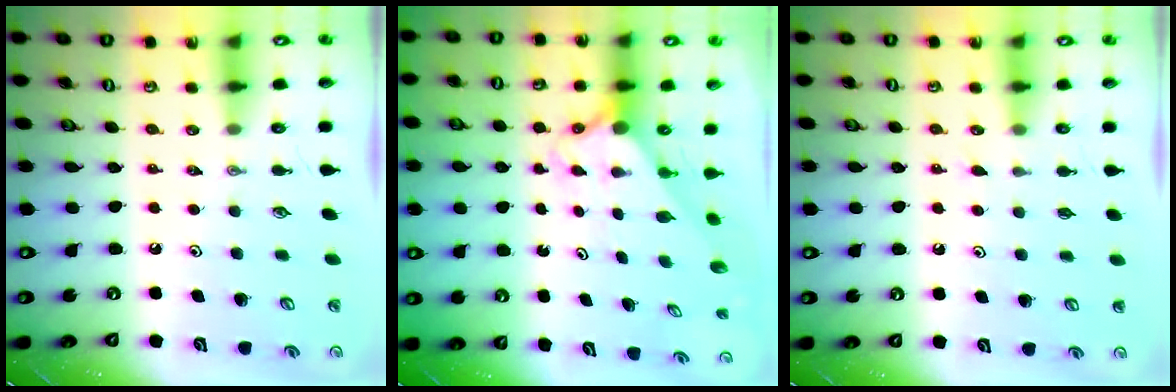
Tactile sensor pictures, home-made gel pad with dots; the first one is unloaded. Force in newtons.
{"total": 2.2, "press": 2.2, "slide": 0.2}
{"total": 5.5, "press": 5.5, "slide": 0.5}